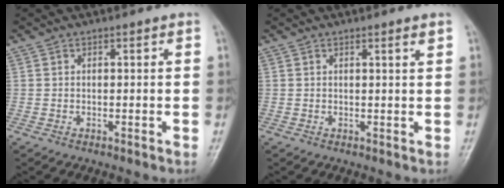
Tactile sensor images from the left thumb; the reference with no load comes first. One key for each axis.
{"total": 1.3, "fx": 0.8, "fy": -0.1, "fz": 1.0, "tx": -0.014, "ty": -0.006, "tz": 0.012}